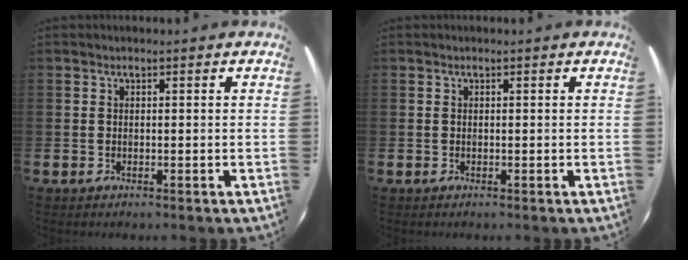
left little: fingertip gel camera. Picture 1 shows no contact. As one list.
[{"total": 0.0}]